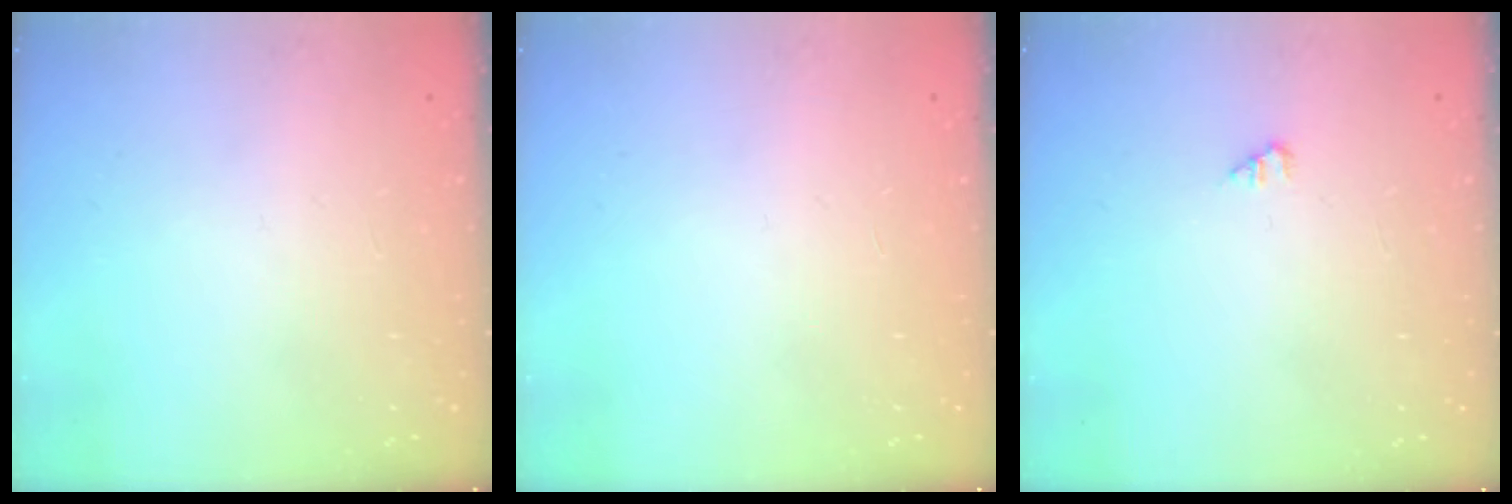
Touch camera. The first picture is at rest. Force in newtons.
{"total": 0.0}
{"total": 1.0, "press": 1.0, "slide": 0.2}